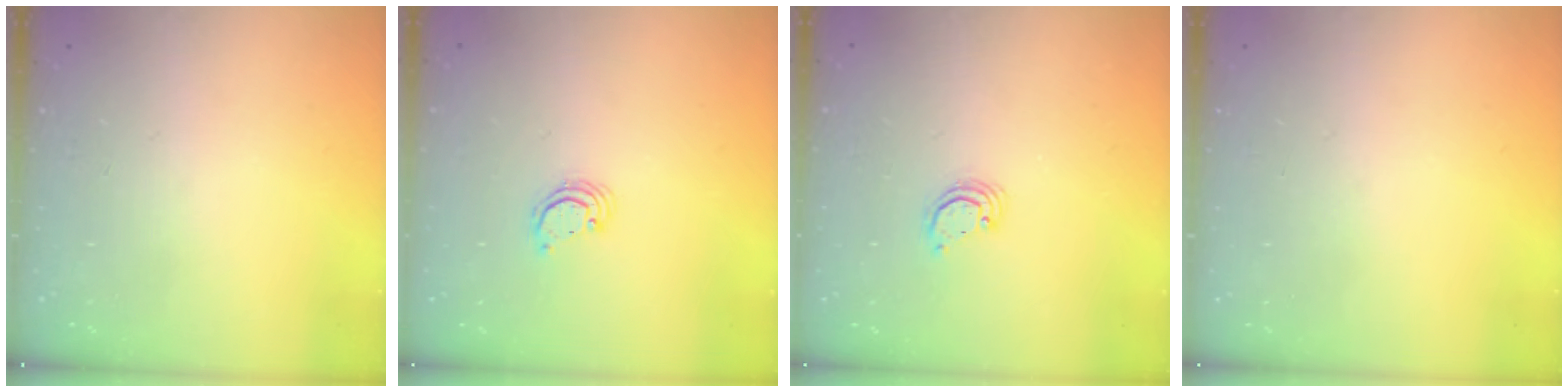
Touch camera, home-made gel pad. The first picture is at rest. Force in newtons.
{"total": 2.2, "press": 2.2, "slide": 0.2}
{"total": 2.6, "press": 2.6, "slide": 0.2}
{"total": 0.0}